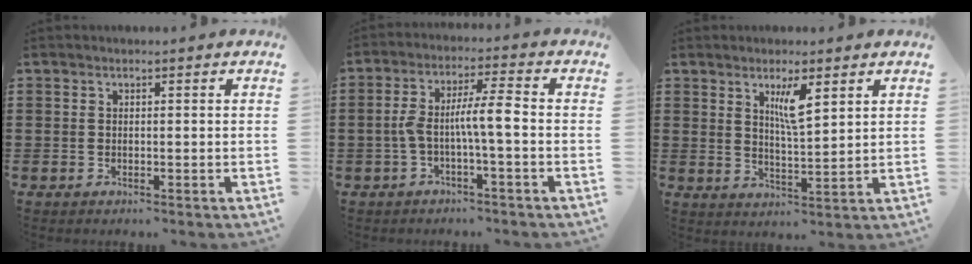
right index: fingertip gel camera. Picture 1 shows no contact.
{"total": 6.3, "force": [-1.1, 1.0, 6.1], "torque": [-0.127, 0.001, -0.029]}
{"total": 5.0, "force": [2.6, 1.0, 4.1], "torque": [-0.073, -0.004, 0.040]}